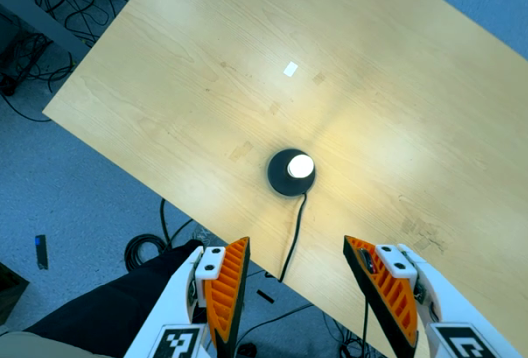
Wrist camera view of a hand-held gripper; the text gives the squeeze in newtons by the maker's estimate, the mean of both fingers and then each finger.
{"total": 0.0}